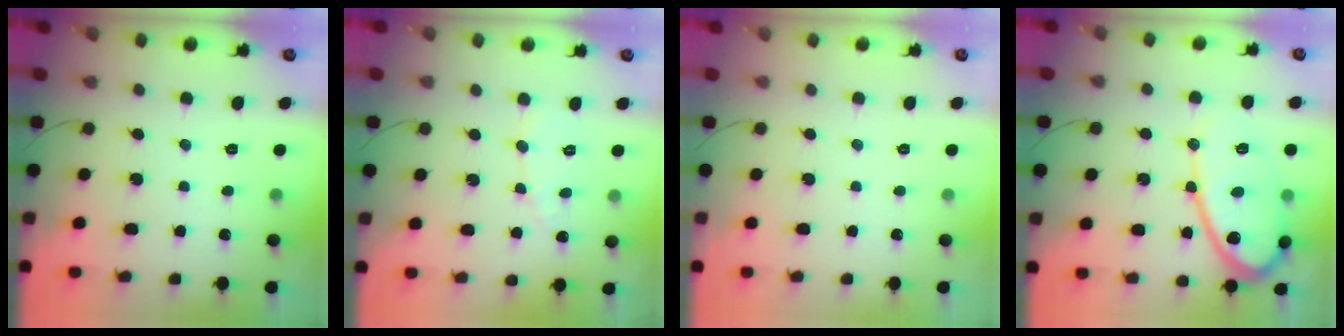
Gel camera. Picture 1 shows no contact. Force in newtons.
{"total": 4.9, "press": 4.9, "slide": 0.4}
{"total": 0.0}
{"total": 14.7, "press": 14.6, "slide": 1.3}